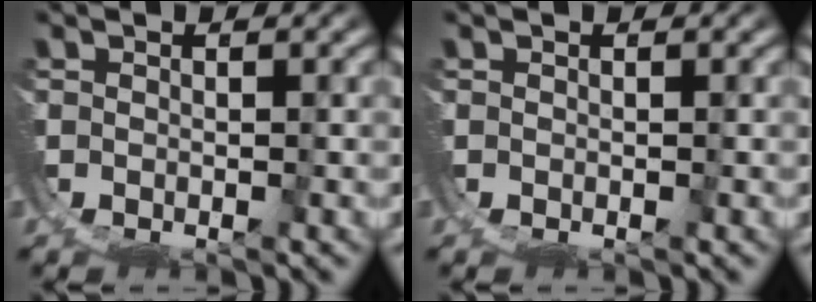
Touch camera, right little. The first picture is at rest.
{"total": 0.0}